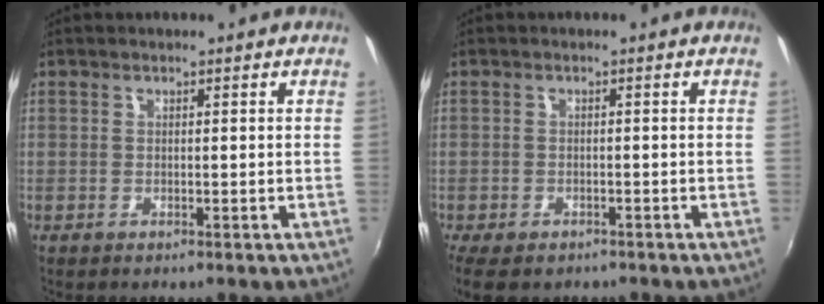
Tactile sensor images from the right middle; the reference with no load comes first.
{"total": 6.8, "force": [-4.9, 3.2, 3.5], "torque": [-0.088, -0.031, -0.080]}